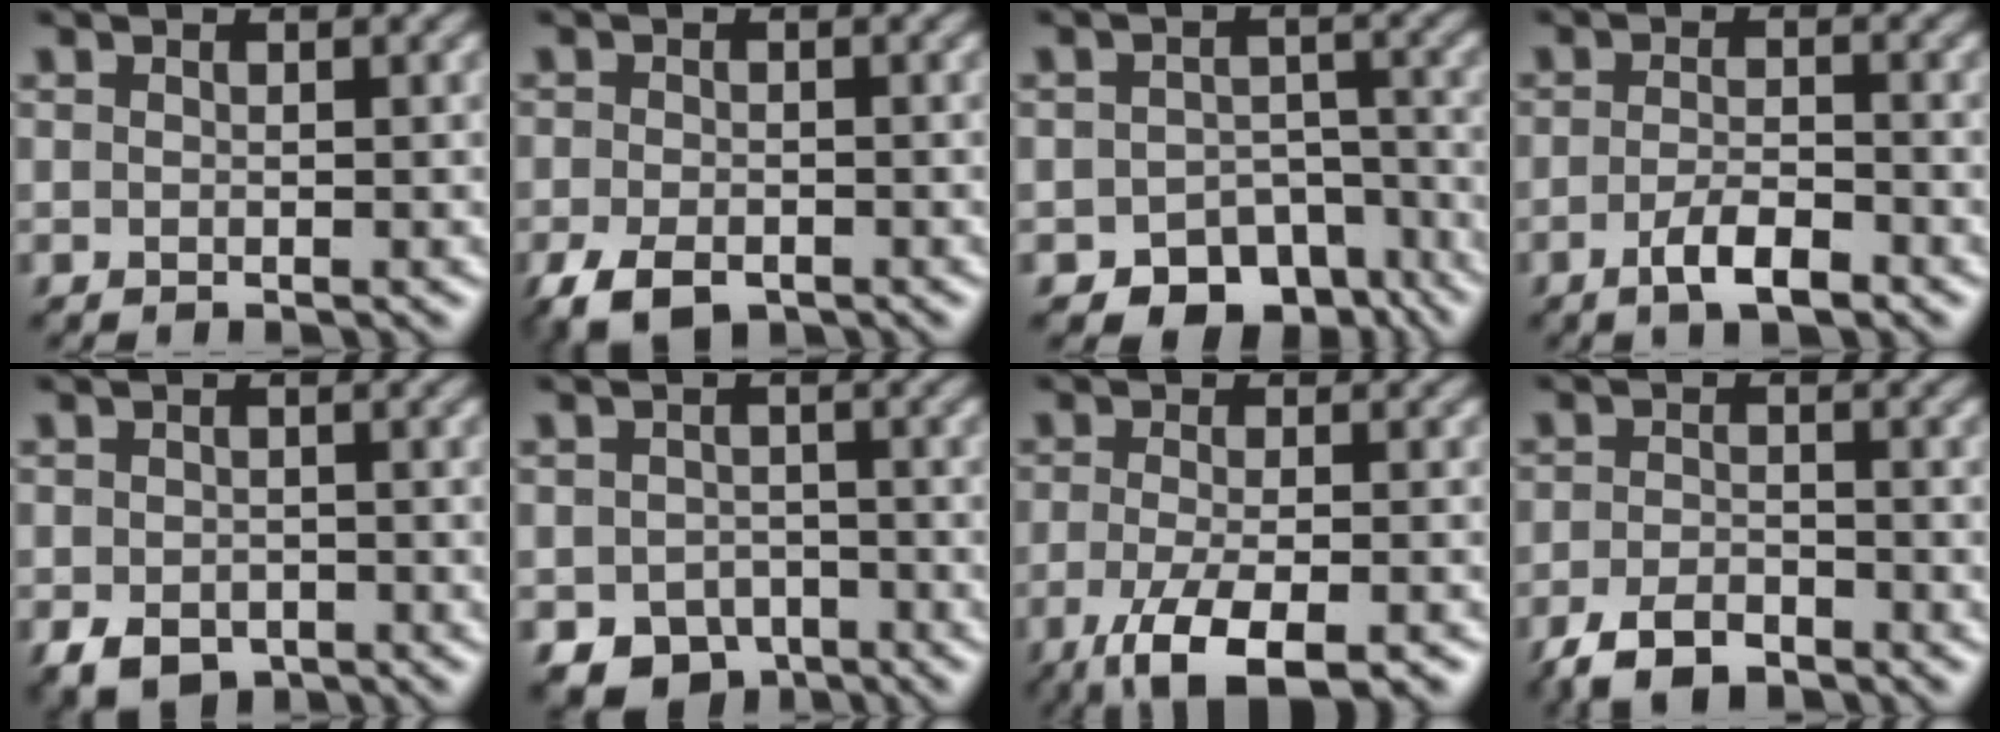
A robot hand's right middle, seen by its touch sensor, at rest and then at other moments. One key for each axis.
{"total": 4.0, "fx": -2.5, "fy": 2.2, "fz": 2.3, "tx": -0.048, "ty": -0.006, "tz": -0.046}
{"total": 6.7, "fx": -4.6, "fy": 4.1, "fz": 2.7, "tx": -0.026, "ty": -0.011, "tz": -0.063}
{"total": 3.2, "fx": -2.0, "fy": 0.9, "fz": 2.3, "tx": -0.048, "ty": 0.001, "tz": -0.037}
{"total": 3.1, "fx": -1.6, "fy": 2.2, "fz": 1.4, "tx": -0.027, "ty": -0.010, "tz": -0.030}
{"total": 4.2, "fx": -2.5, "fy": 3.0, "fz": 1.5, "tx": -0.025, "ty": -0.010, "tz": -0.042}
{"total": 6.9, "fx": -4.0, "fy": 2.3, "fz": 5.1, "tx": -0.098, "ty": -0.013, "tz": -0.066}
{"total": 4.2, "fx": -3.2, "fy": 1.8, "fz": 2.0, "tx": -0.037, "ty": -0.001, "tz": -0.065}